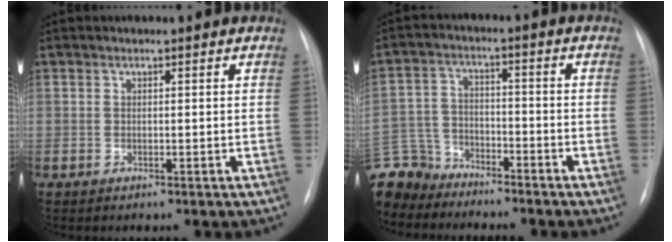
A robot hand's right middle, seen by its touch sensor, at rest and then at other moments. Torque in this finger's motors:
{"motor_torque": [0.92, -0.88, 0.23, -0.05]}